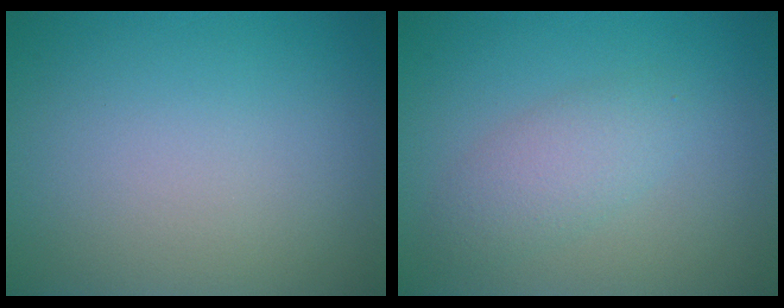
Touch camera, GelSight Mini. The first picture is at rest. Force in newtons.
{"total": 2.7, "press": 2.7, "slide": 0.0}